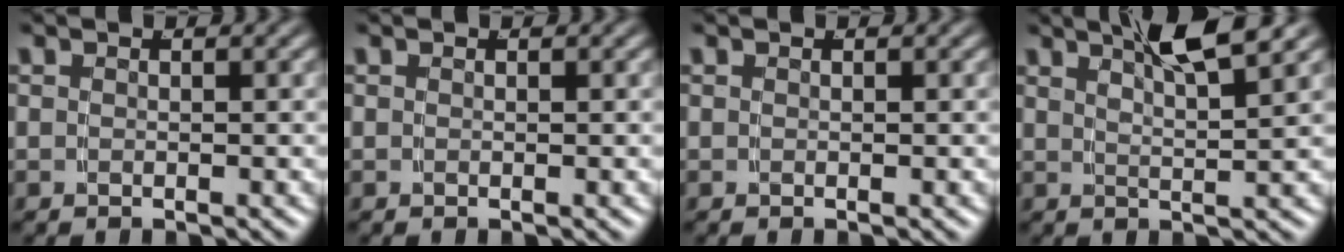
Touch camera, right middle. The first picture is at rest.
{"total": 0.0}
{"total": 0.0}
{"total": 5.4, "force": [3.9, 0.5, 3.7], "torque": [-0.052, 0.017, 0.061]}